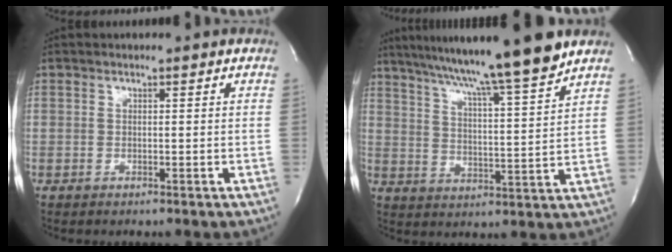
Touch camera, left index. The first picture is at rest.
{"total": 16.6, "force": [13.7, -1.3, 9.2], "torque": [-0.153, -0.004, 0.203]}